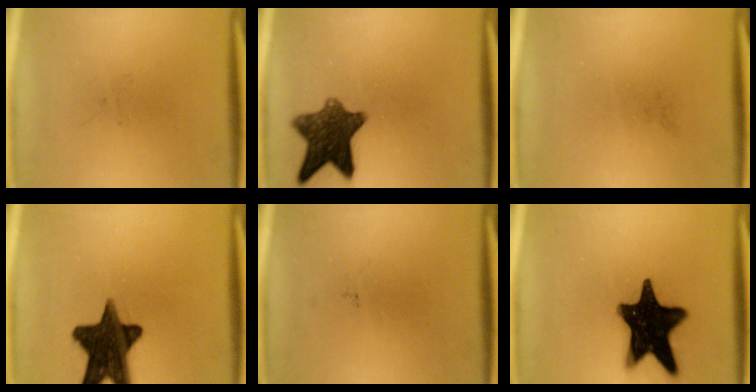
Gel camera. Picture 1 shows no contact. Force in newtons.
{"total": 10.3}
{"total": 0.0}
{"total": 16.4}
{"total": 0.0}
{"total": 19.7}